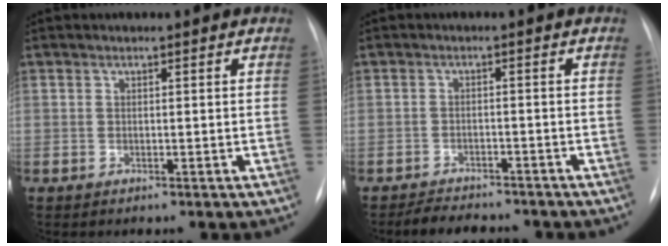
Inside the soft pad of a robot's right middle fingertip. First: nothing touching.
{"total": 7.2, "force": [-6.5, 1.9, 2.4], "torque": [-0.041, -0.008, -0.089]}